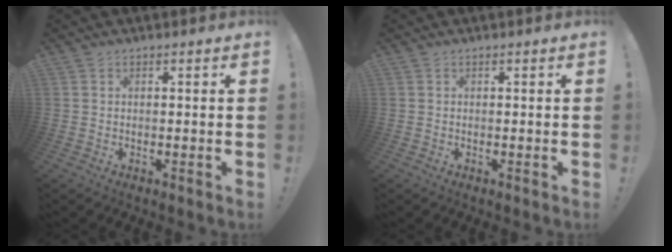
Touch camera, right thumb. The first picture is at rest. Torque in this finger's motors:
{"motor_torque": [-0.10, 0.10, 0.06, -0.06, 0.06]}